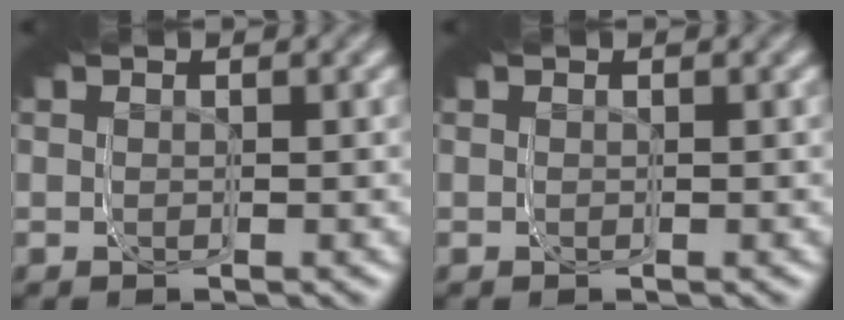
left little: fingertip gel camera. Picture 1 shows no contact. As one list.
[{"total": 0.0}]